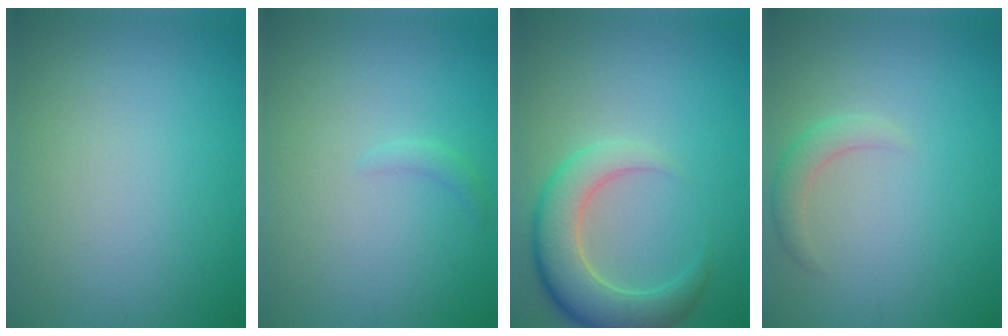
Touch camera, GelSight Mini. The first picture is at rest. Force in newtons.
{"total": 0.8, "press": 0.8, "slide": 0.1}
{"total": 5.7, "press": 5.7, "slide": 0.6}
{"total": 1.7, "press": 1.7, "slide": 0.3}